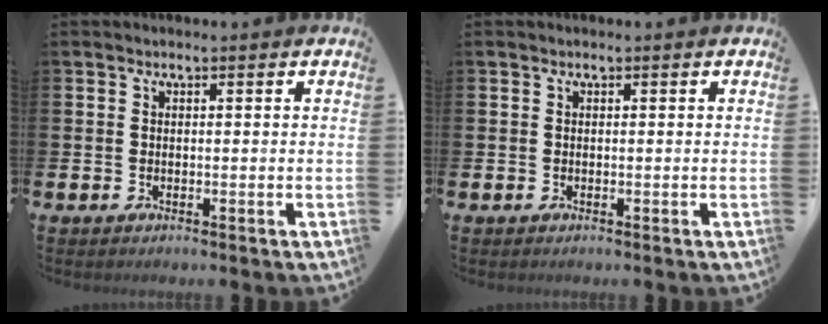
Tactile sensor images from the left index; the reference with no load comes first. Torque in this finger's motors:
{"motor_torque": [0.00, 0.00, 0.02, 0.00]}